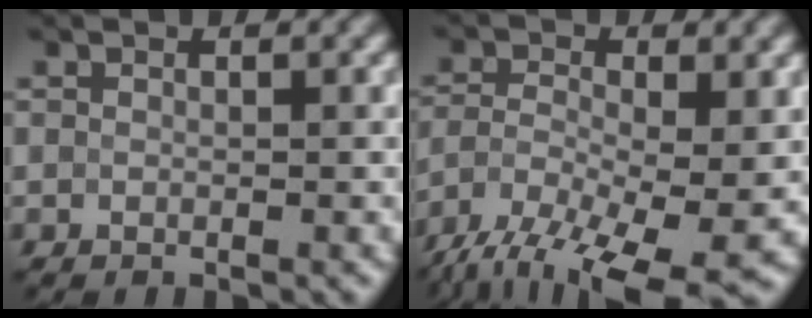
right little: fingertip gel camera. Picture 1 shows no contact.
{"total": 10.3, "force": [-7.1, 3.1, 6.7], "torque": [-0.129, -0.019, -0.131]}